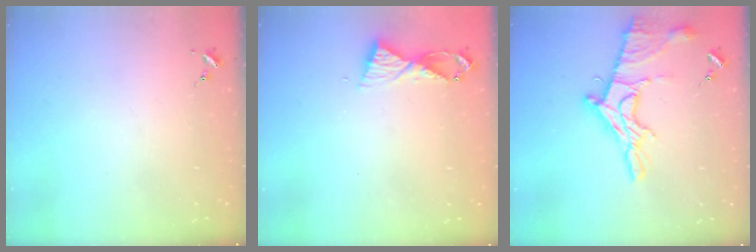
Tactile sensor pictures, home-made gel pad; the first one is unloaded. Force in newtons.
{"total": 5.8, "press": 5.8, "slide": 0.6}
{"total": 17.2, "press": 17.1, "slide": 1.2}